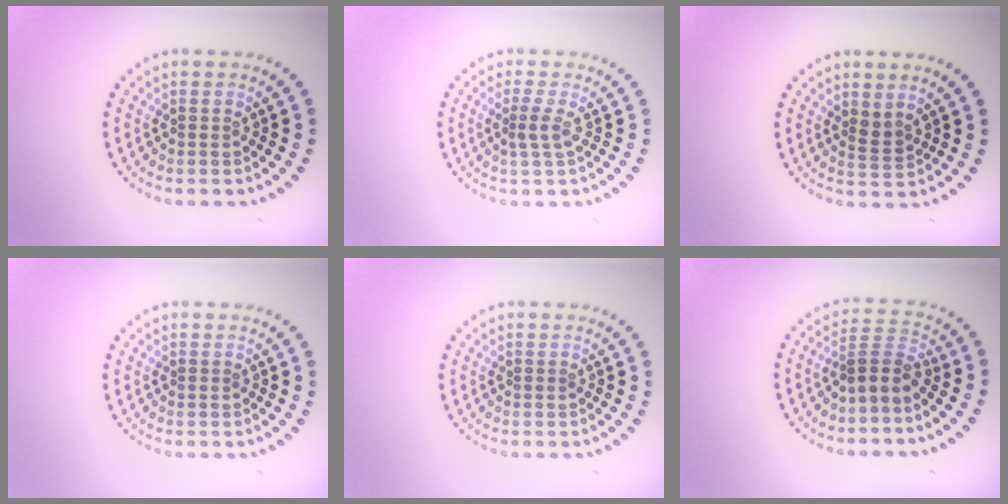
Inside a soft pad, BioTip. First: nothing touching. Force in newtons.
{"total": 1.5, "press": 1.2, "slide": 1.0}
{"total": 1.4, "press": 1.1, "slide": 0.8}
{"total": 0.0}
{"total": 0.0}
{"total": 2.8, "press": 2.1, "slide": 1.8}